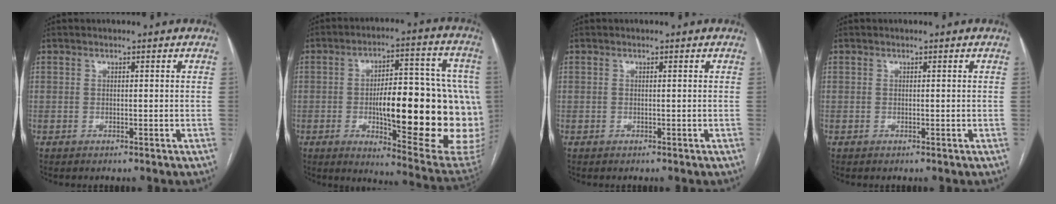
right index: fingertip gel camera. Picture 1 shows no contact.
{"total": 26.3, "force": [-3.0, 6.5, 25.3], "torque": [-0.272, 0.012, -0.024]}
{"total": 0.0}
{"total": 0.0}